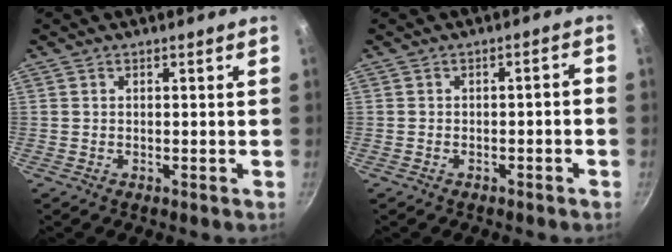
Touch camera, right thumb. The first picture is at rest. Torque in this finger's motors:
{"motor_torque": [0.00, -0.71, -0.08, -0.13, 0.04]}